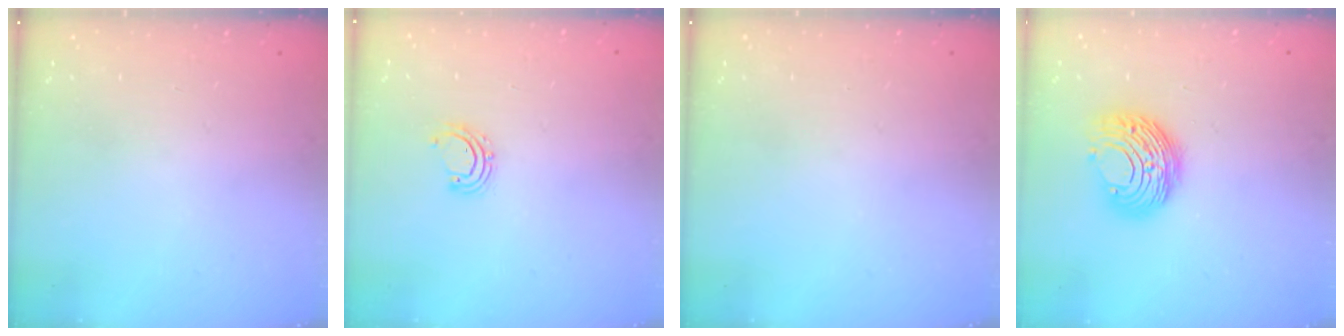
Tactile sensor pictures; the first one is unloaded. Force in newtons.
{"total": 3.9, "press": 3.9, "slide": 0.2}
{"total": 0.0}
{"total": 11.0, "press": 11.0, "slide": 0.4}